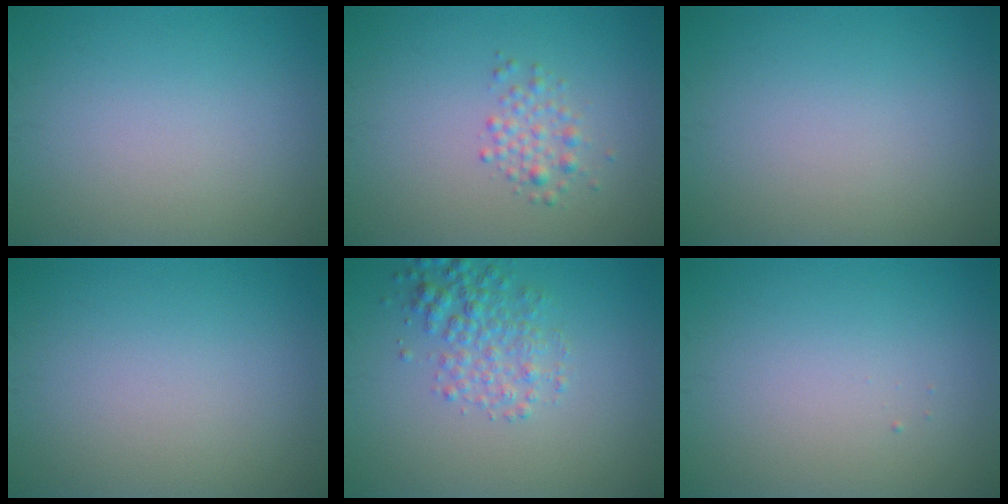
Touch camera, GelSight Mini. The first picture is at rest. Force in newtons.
{"total": 1.8, "press": 1.8, "slide": 0.1}
{"total": 0.0}
{"total": 0.0}
{"total": 3.2, "press": 3.2, "slide": 0.2}
{"total": 0.0}